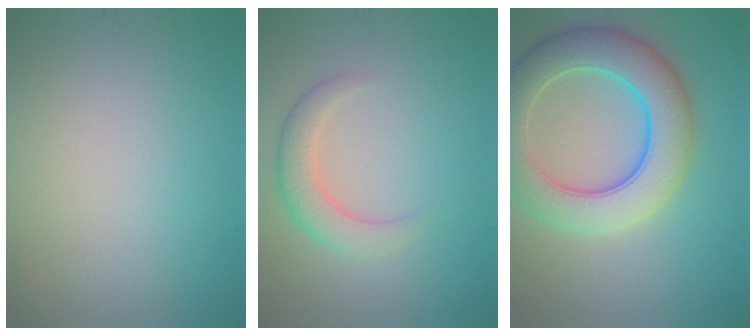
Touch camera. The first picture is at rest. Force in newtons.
{"total": 3.3, "press": 3.3, "slide": 0.3}
{"total": 8.8, "press": 8.8, "slide": 0.4}